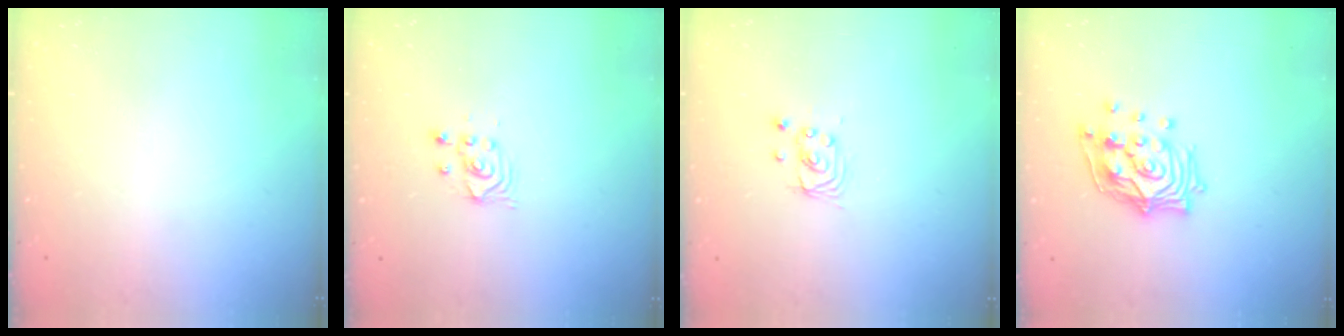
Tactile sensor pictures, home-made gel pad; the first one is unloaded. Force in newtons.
{"total": 2.4, "press": 2.4, "slide": 0.2}
{"total": 2.8, "press": 2.8, "slide": 0.2}
{"total": 14.1, "press": 14.0, "slide": 1.8}